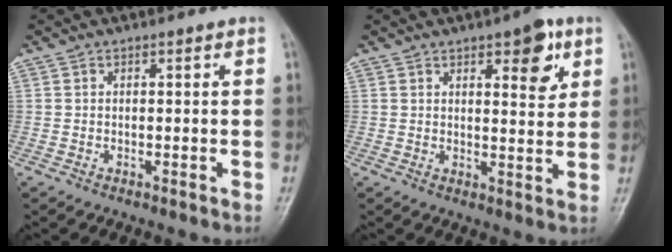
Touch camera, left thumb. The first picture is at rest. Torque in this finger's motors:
{"motor_torque": [0.30, 0.26, 0.01, 0.06, 0.04]}